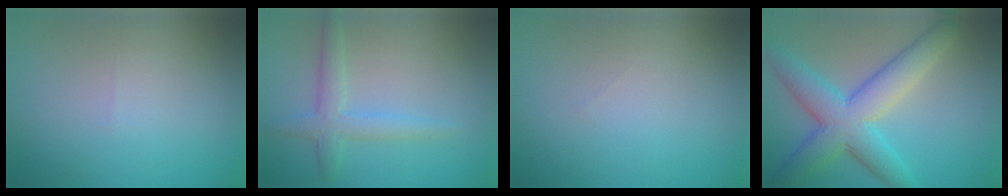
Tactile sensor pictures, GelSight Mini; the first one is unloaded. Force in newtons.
{"total": 2.8, "press": 2.8, "slide": 0.1}
{"total": 0.0}
{"total": 7.5, "press": 7.5, "slide": 0.2}